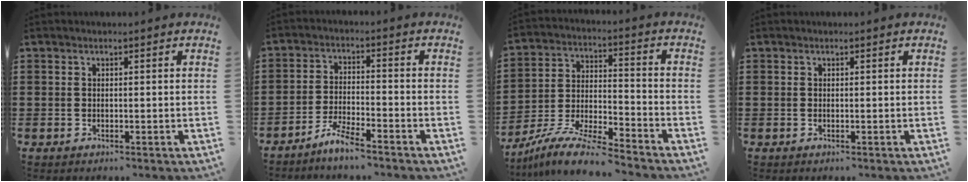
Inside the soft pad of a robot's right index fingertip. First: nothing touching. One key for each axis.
{"total": 4.4, "fx": -4.1, "fy": 0.0, "fz": 1.5, "tx": -0.042, "ty": -0.002, "tz": -0.084}
{"total": 9.8, "fx": -9.1, "fy": 0.5, "fz": 3.7, "tx": -0.076, "ty": 0.010, "tz": -0.183}
{"total": 0.0}